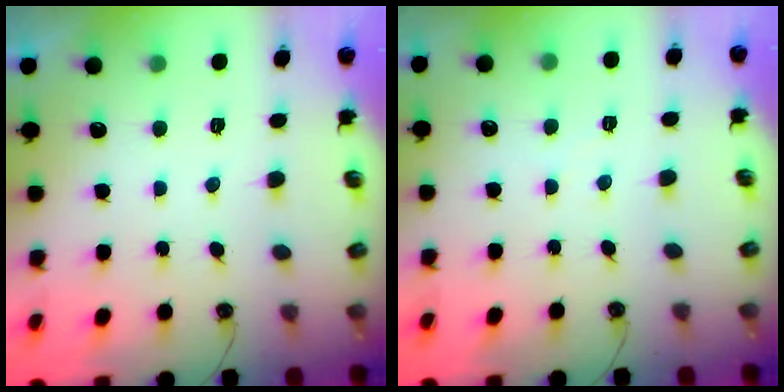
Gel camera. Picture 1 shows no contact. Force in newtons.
{"total": 3.1, "press": 3.0, "slide": 0.5}